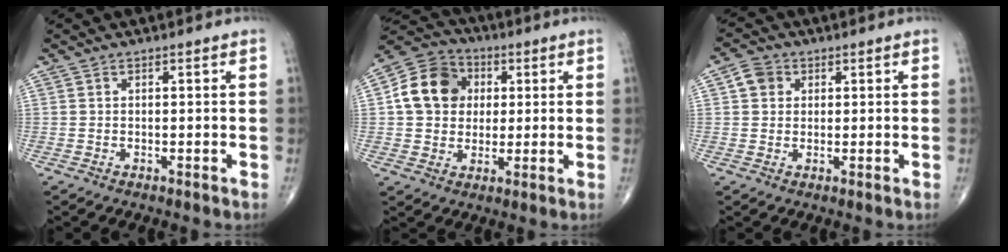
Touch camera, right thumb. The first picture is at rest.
{"total": 12.2, "force": [2.1, 10.2, 6.4], "torque": [-0.094, 0.010, 0.025]}
{"total": 3.9, "force": [1.1, 3.3, 1.6], "torque": [-0.015, 0.004, 0.016]}